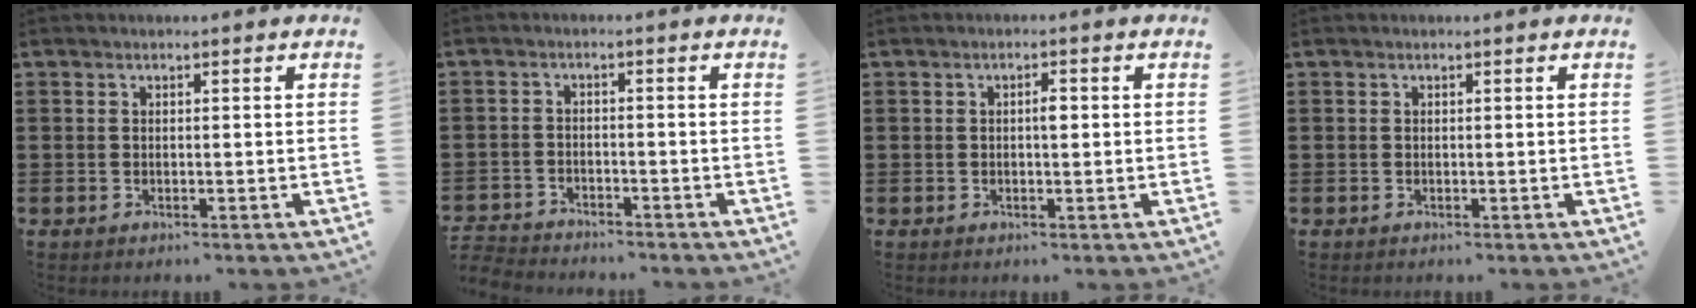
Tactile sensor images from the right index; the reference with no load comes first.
{"total": 2.8, "force": [-2.8, 0.3, -0.2], "torque": [-0.004, 0.000, -0.062]}
{"total": 1.7, "force": [0.1, 0.5, 1.7], "torque": [-0.032, 0.003, -0.001]}
{"total": 0.0}